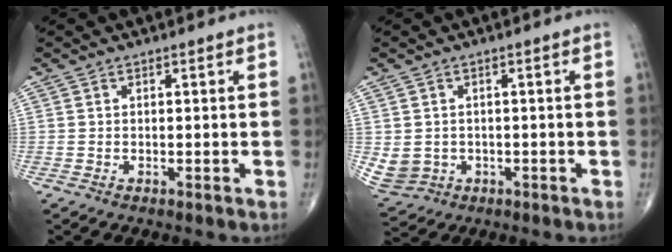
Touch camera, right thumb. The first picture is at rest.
{"total": 7.4, "force": [-1.1, 6.7, 2.9], "torque": [-0.080, 0.005, 0.003]}